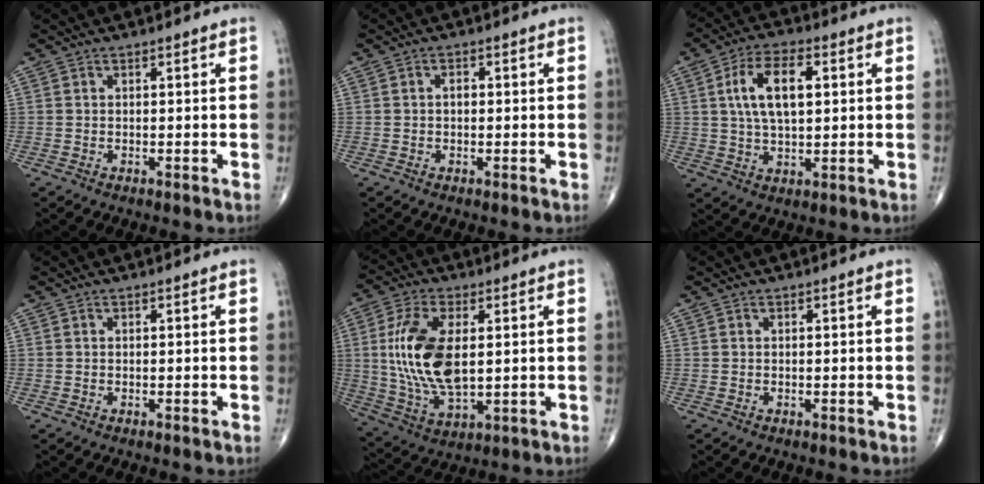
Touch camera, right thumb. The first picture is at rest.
{"total": 1.3, "force": [0.1, 0.8, 1.1], "torque": [-0.015, 0.003, -0.001]}
{"total": 11.2, "force": [2.5, 5.4, 9.5], "torque": [-0.167, 0.002, 0.044]}
{"total": 0.0}
{"total": 15.9, "force": [1.9, 7.8, 13.7], "torque": [-0.277, -0.013, 0.043]}
{"total": 0.0}